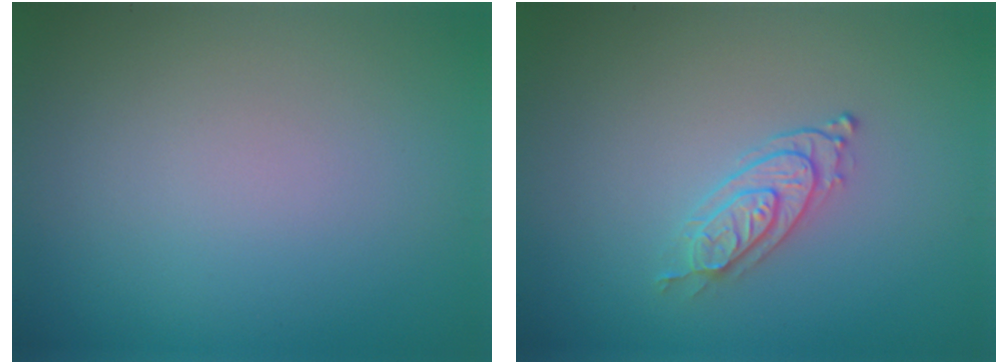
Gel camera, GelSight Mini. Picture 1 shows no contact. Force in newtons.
{"total": 2.3, "press": 2.0, "slide": 1.1}